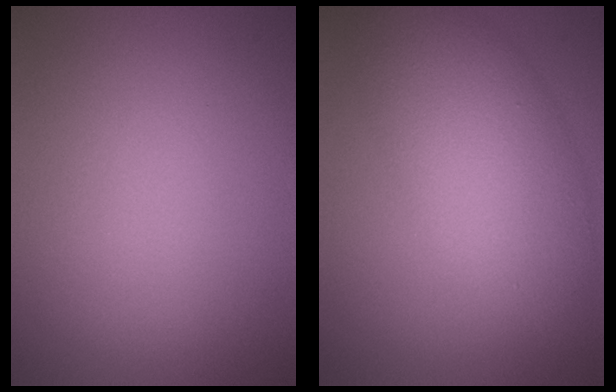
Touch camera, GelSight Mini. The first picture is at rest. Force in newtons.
{"total": 6.9, "press": 6.9, "slide": 0.2}